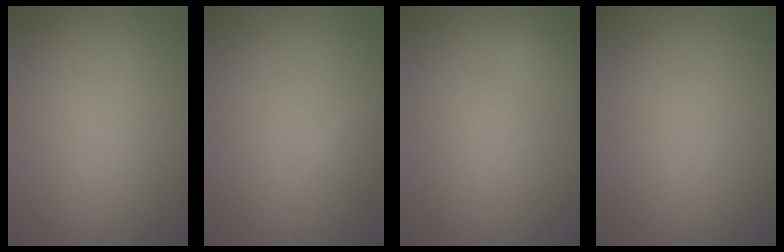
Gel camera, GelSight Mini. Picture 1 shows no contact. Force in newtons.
{"total": 0.7, "press": 0.7, "slide": 0.0}
{"total": 2.5, "press": 2.5, "slide": 0.2}
{"total": 0.0}